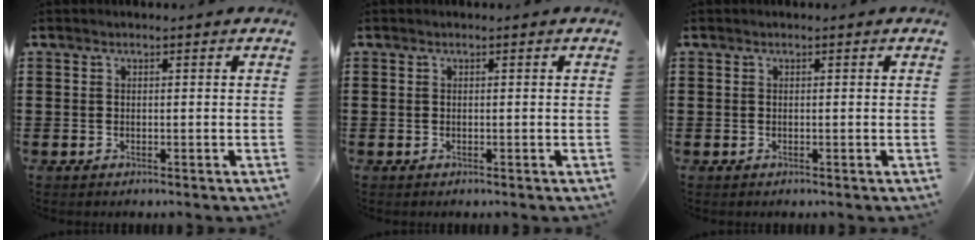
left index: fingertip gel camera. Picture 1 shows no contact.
{"total": 0.0}
{"total": 0.0}